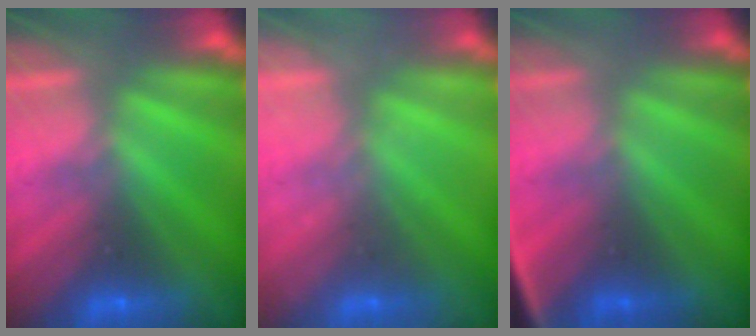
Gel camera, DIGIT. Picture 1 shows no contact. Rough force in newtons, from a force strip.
{"total": 2.1}
{"total": 2.7}